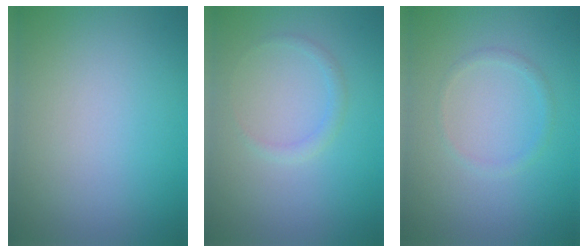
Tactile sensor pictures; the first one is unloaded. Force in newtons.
{"total": 1.0, "press": 1.0, "slide": 0.1}
{"total": 0.9, "press": 0.9, "slide": 0.1}